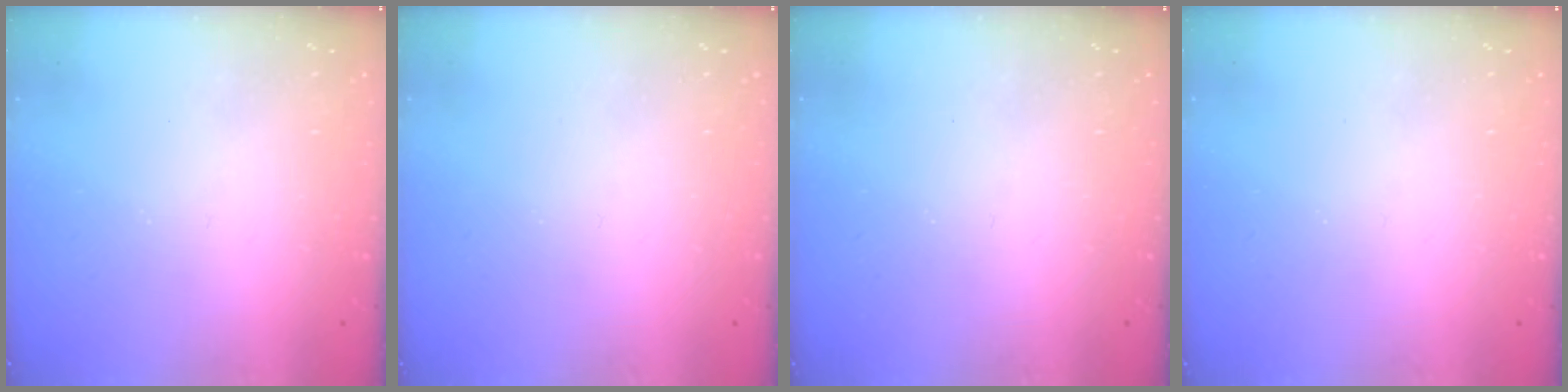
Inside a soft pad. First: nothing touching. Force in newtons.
{"total": 0.0}
{"total": 0.0}
{"total": 0.0}